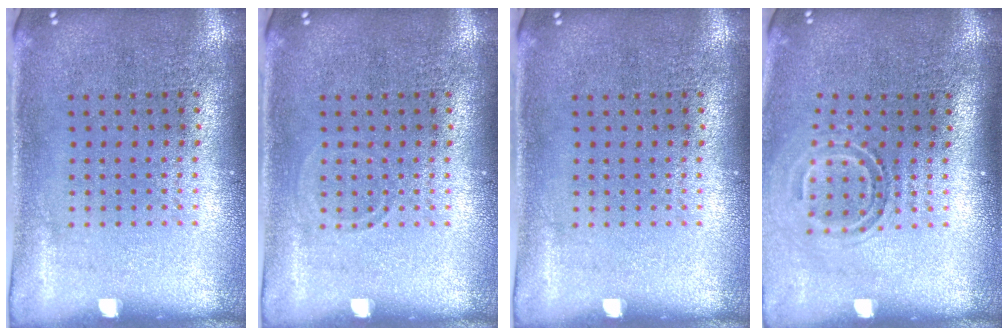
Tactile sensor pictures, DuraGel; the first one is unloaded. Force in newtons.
{"total": 0.6, "press": 0.5, "slide": 0.2}
{"total": 0.0}
{"total": 1.7, "press": 1.1, "slide": 1.3}